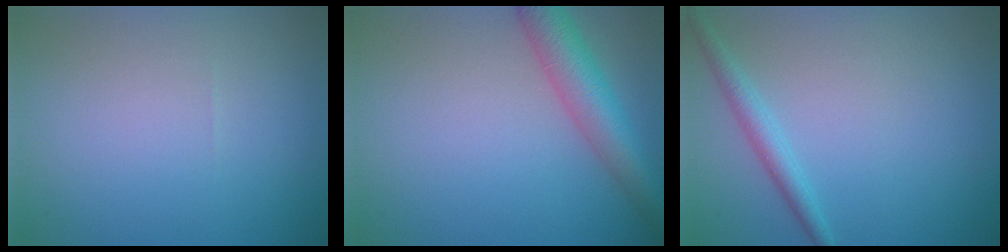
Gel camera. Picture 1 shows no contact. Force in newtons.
{"total": 5.0, "press": 5.0, "slide": 0.2}
{"total": 2.0, "press": 2.0, "slide": 0.1}